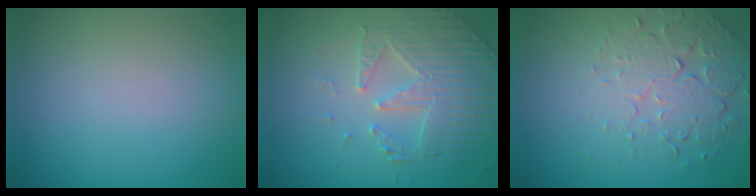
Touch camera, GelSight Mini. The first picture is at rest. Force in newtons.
{"total": 4.4, "press": 4.2, "slide": 1.4}
{"total": 5.2, "press": 3.7, "slide": 3.6}